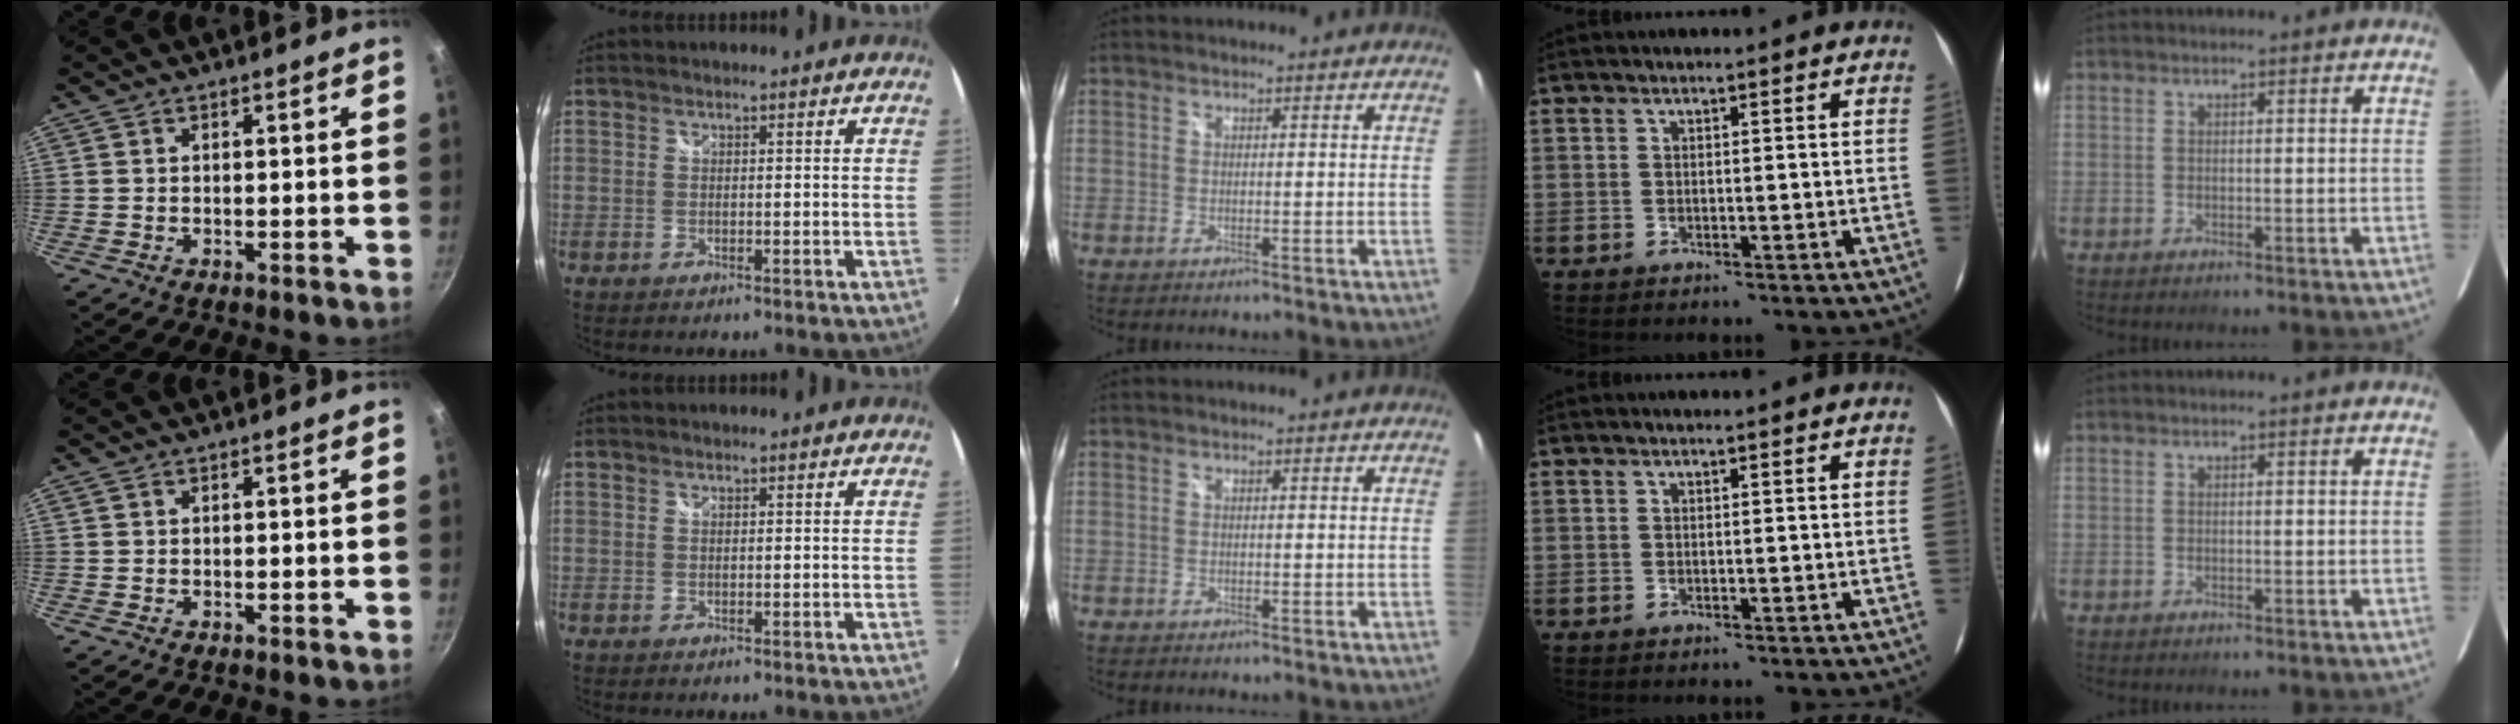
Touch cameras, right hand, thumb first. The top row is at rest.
{}